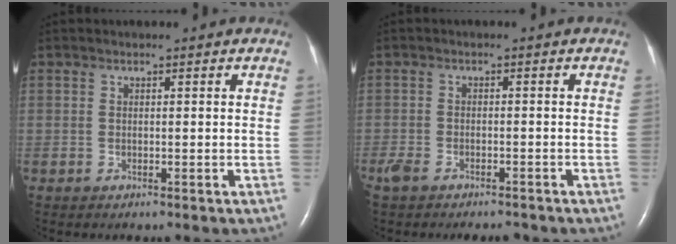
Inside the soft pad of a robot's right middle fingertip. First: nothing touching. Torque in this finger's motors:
{"motor_torque": [0.06, -0.05, 0.03, 0.04]}